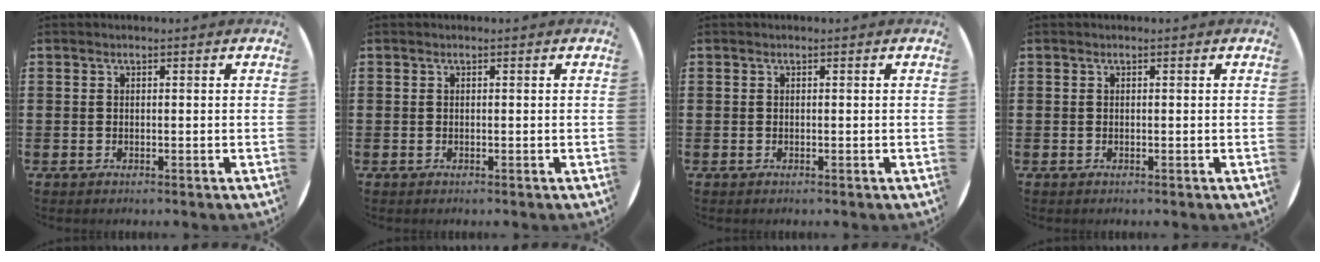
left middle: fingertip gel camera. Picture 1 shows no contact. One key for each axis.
{"total": 0.0}
{"total": 0.0}
{"total": 0.0}